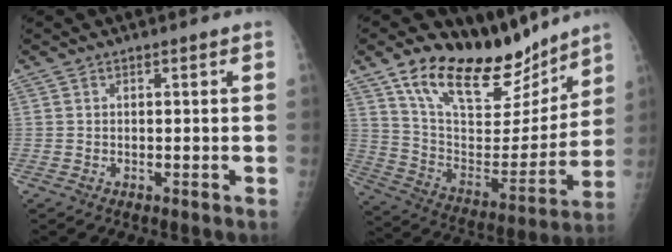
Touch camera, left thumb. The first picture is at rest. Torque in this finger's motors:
{"motor_torque": [0.54, 0.46, 1.39, -1.38, 0.23]}